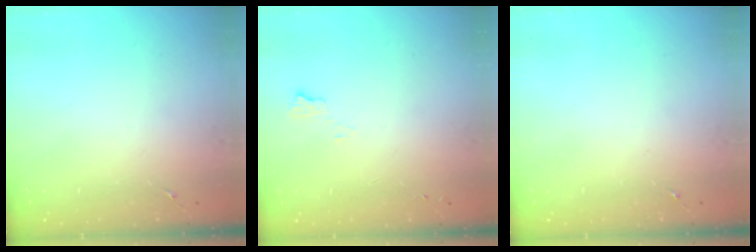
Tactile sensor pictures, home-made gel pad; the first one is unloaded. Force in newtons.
{"total": 4.6, "press": 4.5, "slide": 0.6}
{"total": 0.0}